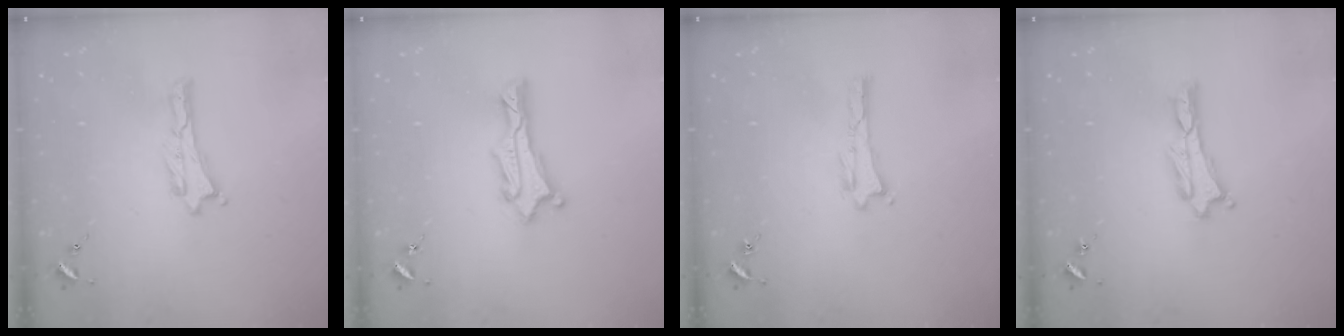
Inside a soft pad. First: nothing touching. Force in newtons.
{"total": 1.3, "press": 1.3, "slide": 0.1}
{"total": 0.0}
{"total": 0.0}